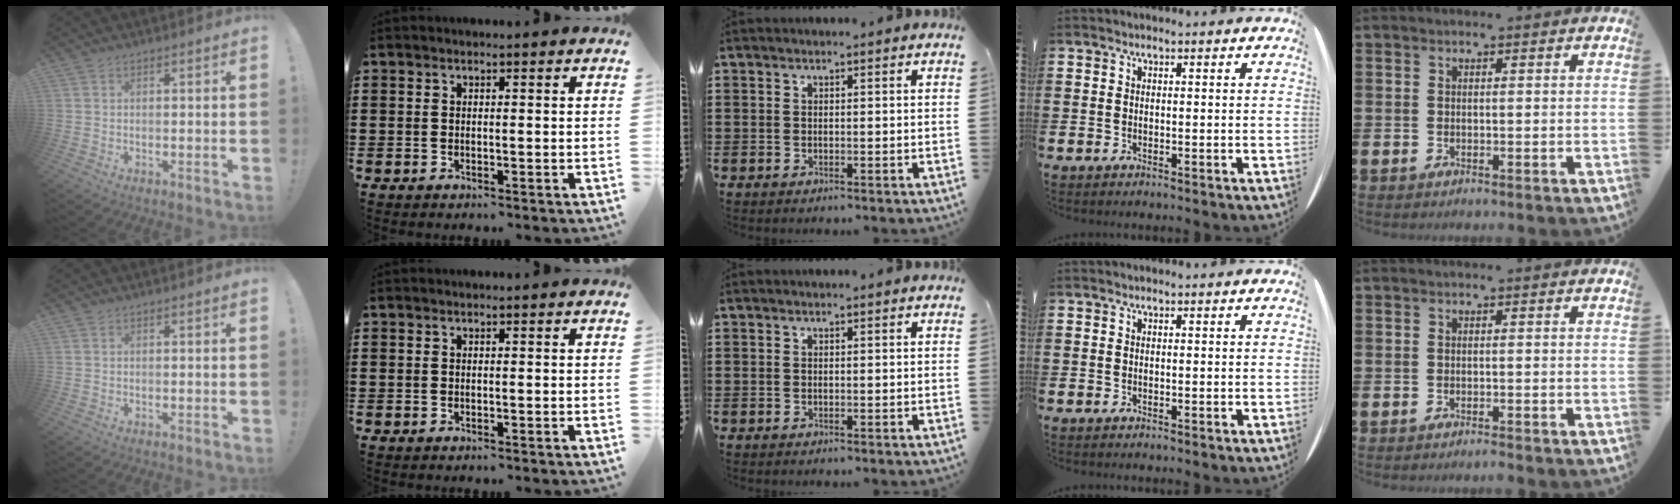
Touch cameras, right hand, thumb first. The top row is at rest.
{"little": {"total": 0.5, "force": [-0.5, -0.1, 0.2], "torque": [-0.003, -0.003, -0.009]}}